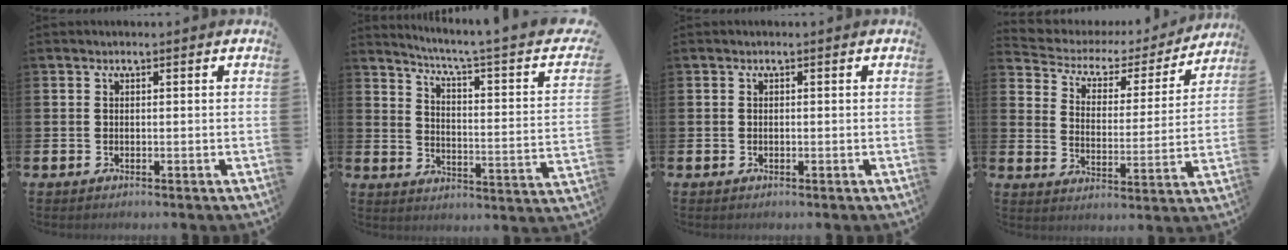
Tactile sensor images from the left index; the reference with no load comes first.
{"total": 5.0, "force": [3.5, -0.4, 3.6], "torque": [-0.072, -0.041, 0.044]}
{"total": 0.0}
{"total": 4.6, "force": [3.7, 2.5, 1.2], "torque": [-0.049, -0.026, 0.053]}